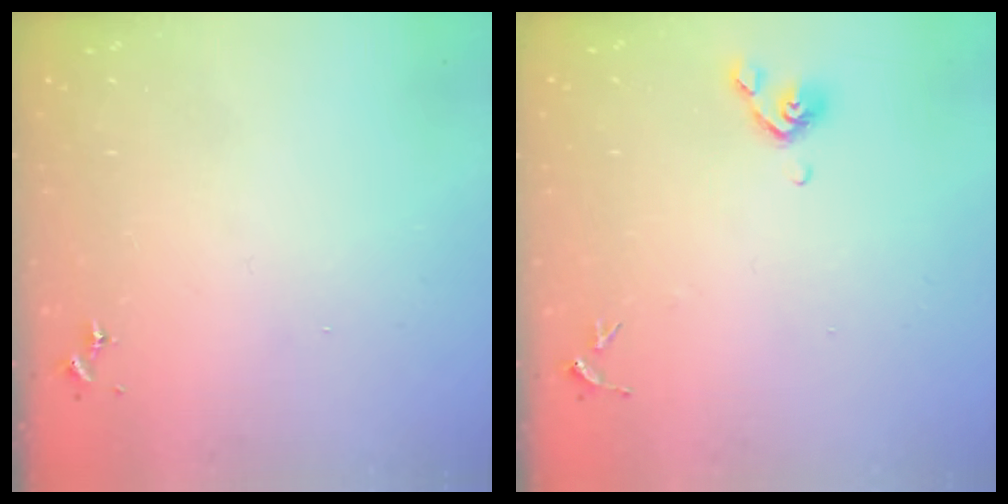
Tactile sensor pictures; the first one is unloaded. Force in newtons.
{"total": 6.3, "press": 6.1, "slide": 1.5}